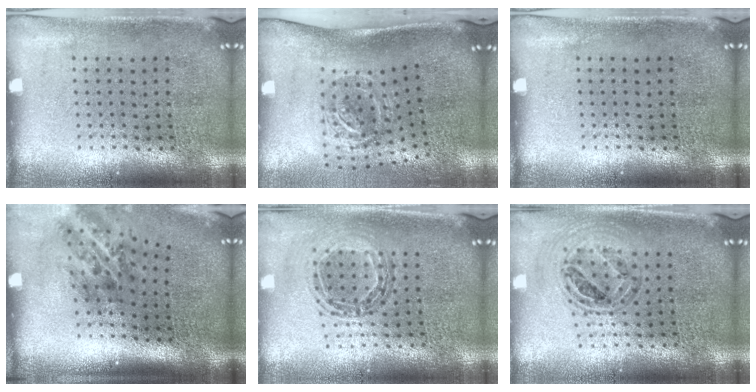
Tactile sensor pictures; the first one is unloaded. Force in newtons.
{"total": 2.0, "press": 1.2, "slide": 1.5}
{"total": 0.0}
{"total": 2.1, "press": 1.3, "slide": 1.7}
{"total": 0.9, "press": 0.9, "slide": 0.1}
{"total": 0.8, "press": 0.8, "slide": 0.1}